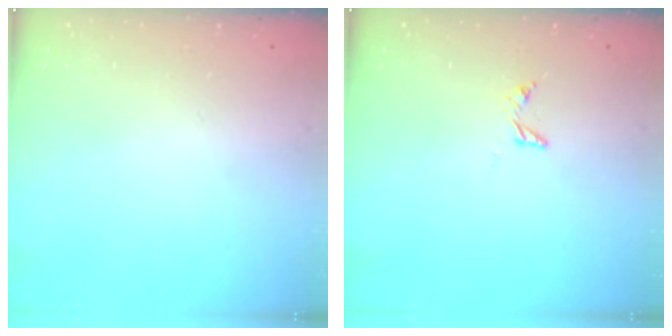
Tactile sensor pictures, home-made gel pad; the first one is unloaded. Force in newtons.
{"total": 4.9, "press": 4.8, "slide": 0.4}